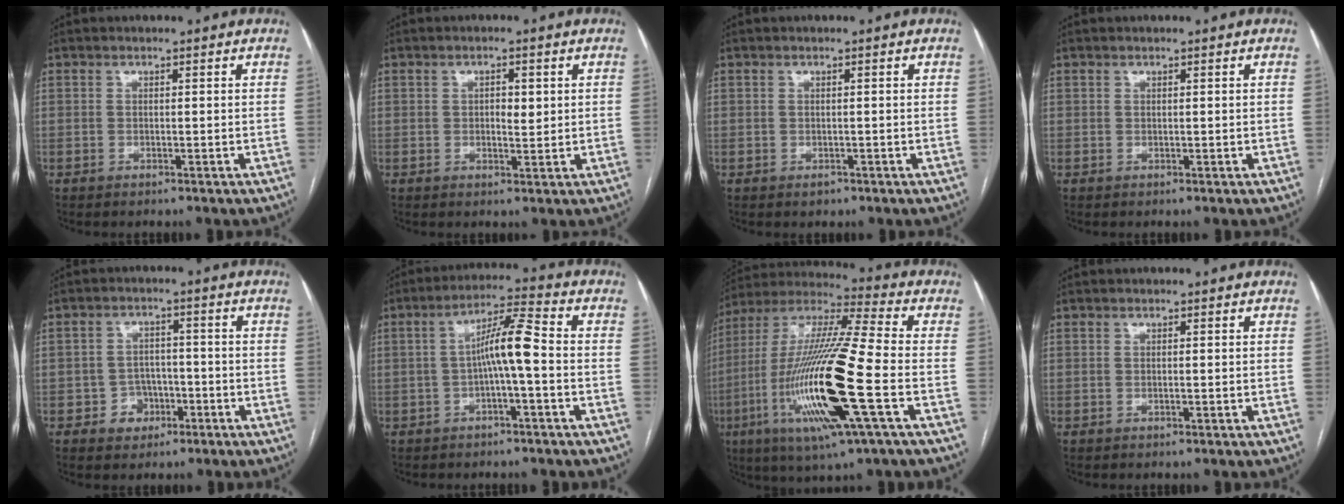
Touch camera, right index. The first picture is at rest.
{"total": 2.6, "force": [0.6, 1.2, 2.3], "torque": [-0.032, 0.000, 0.008]}
{"total": 0.9, "force": [-0.5, 0.8, 0.3], "torque": [-0.002, 0.001, -0.003]}
{"total": 0.0}
{"total": 4.4, "force": [-1.9, 3.9, 1.0], "torque": [-0.005, 0.014, -0.024]}
{"total": 7.1, "force": [-0.8, 0.4, 7.0], "torque": [-0.125, 0.023, -0.015]}
{"total": 22.3, "force": [-6.2, 1.4, 21.3], "torque": [-0.451, -0.028, -0.121]}
{"total": 0.0}